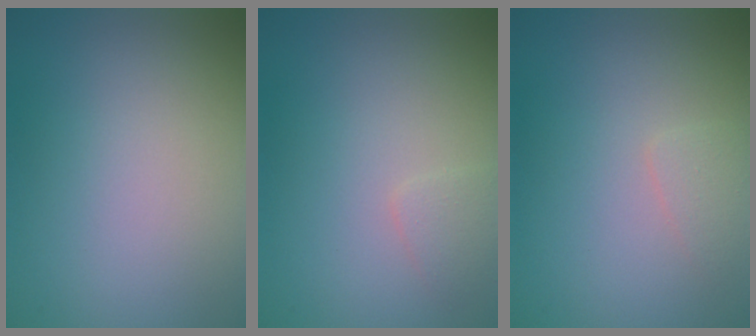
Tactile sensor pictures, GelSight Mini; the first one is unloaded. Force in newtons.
{"total": 1.1, "press": 1.1, "slide": 0.1}
{"total": 1.0, "press": 1.0, "slide": 0.0}